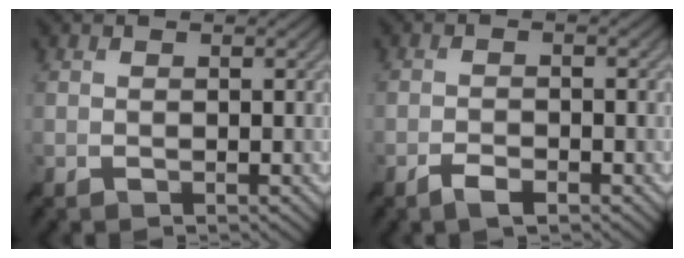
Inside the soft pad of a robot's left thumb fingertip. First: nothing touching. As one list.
[{"total": 2.3, "force": [-1.8, 0.5, 1.4], "torque": [-0.022, 0.001, -0.036]}]